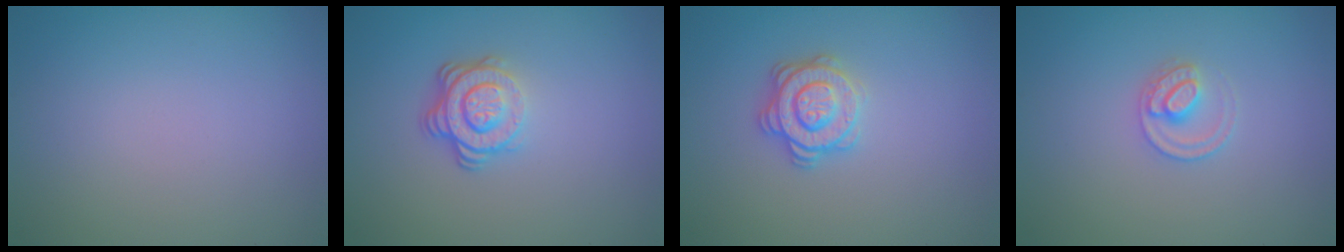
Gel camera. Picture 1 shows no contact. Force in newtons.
{"total": 3.9, "press": 2.7, "slide": 2.8}
{"total": 2.9, "press": 2.8, "slide": 0.9}
{"total": 2.1, "press": 2.1, "slide": 0.2}